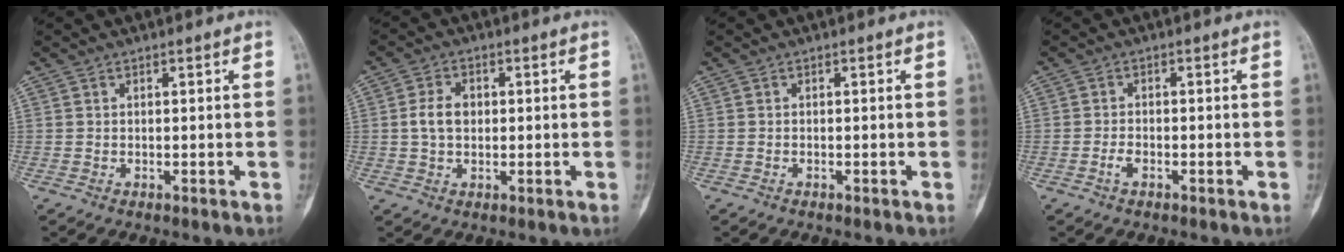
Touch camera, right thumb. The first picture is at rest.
{"total": 4.7, "force": [0.3, 3.3, 3.4], "torque": [-0.064, 0.009, 0.002]}
{"total": 0.0}
{"total": 1.8, "force": [-1.0, 0.9, 1.2], "torque": [-0.028, 0.007, -0.023]}